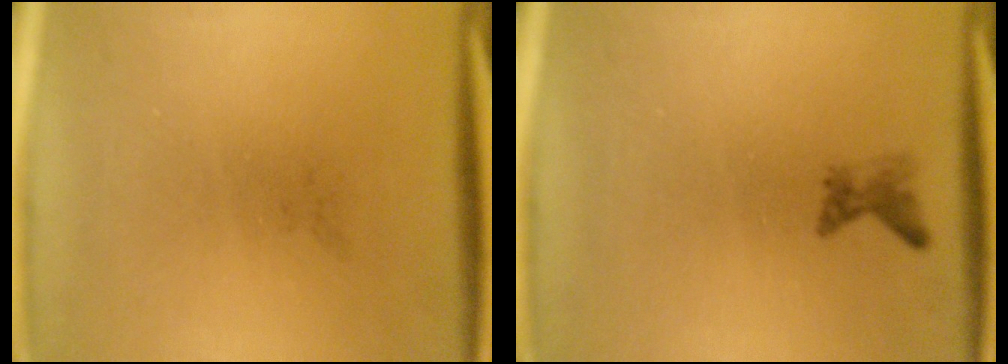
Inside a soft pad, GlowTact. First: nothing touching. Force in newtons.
{"total": 1.2}